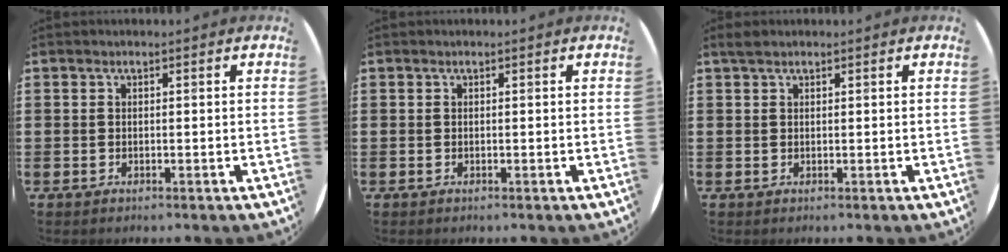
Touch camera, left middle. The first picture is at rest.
{"total": 0.0}
{"total": 1.1, "force": [0.9, 0.4, 0.4], "torque": [-0.002, 0.000, 0.016]}